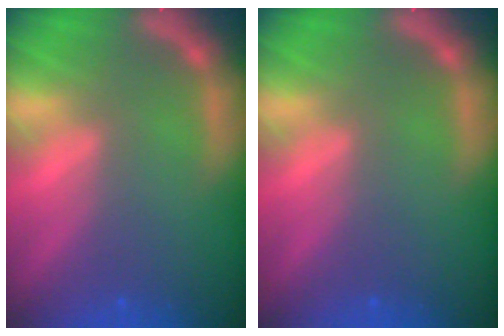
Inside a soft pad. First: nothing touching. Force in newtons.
{"total": 0.0}